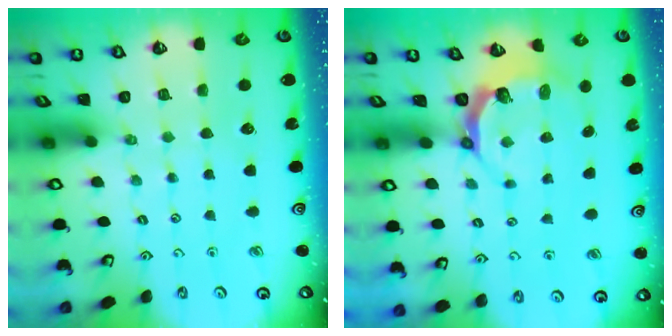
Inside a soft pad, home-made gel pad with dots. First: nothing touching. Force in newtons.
{"total": 5.4, "press": 4.3, "slide": 3.2}